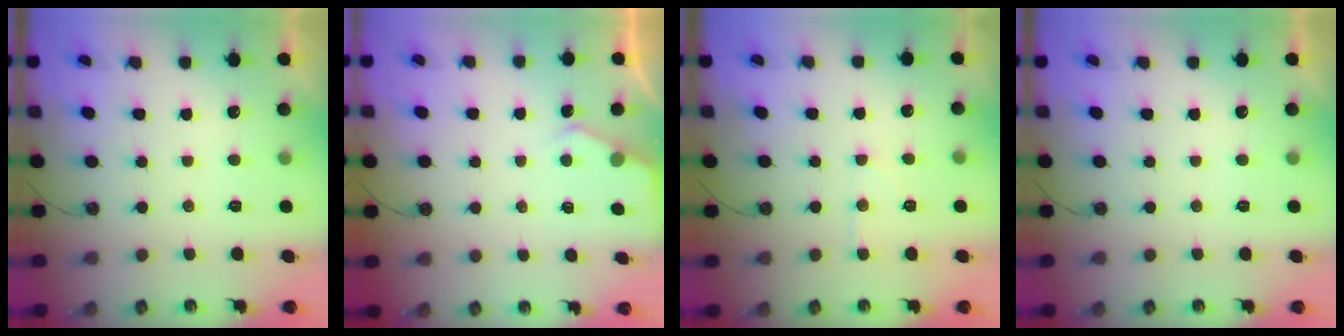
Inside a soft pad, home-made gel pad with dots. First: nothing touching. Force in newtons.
{"total": 3.9, "press": 3.8, "slide": 0.4}
{"total": 6.3, "press": 6.3, "slide": 0.2}
{"total": 0.0}